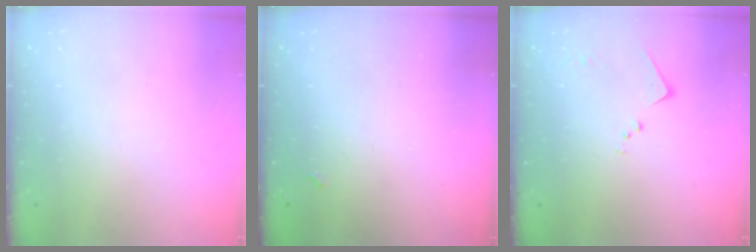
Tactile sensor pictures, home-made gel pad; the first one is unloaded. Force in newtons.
{"total": 2.3, "press": 2.2, "slide": 0.4}
{"total": 6.9, "press": 6.9, "slide": 0.5}